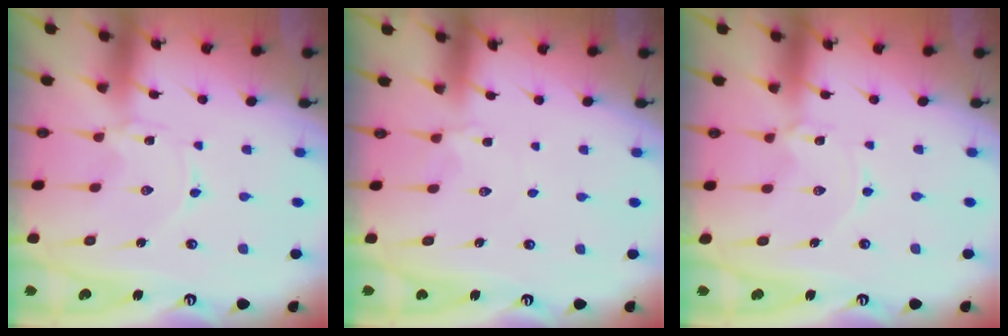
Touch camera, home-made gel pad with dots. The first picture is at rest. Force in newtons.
{"total": 2.1, "press": 2.0, "slide": 0.8}
{"total": 1.2, "press": 1.2, "slide": 0.2}